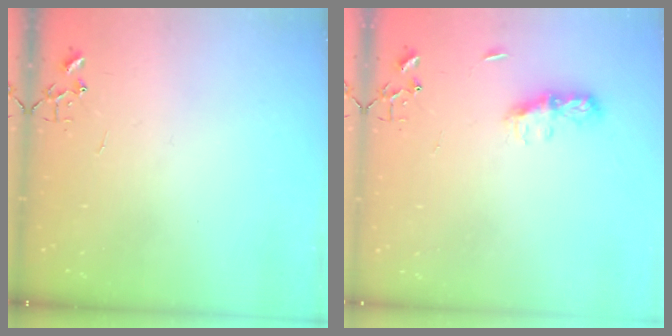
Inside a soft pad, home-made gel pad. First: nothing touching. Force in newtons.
{"total": 7.4, "press": 7.4, "slide": 0.4}